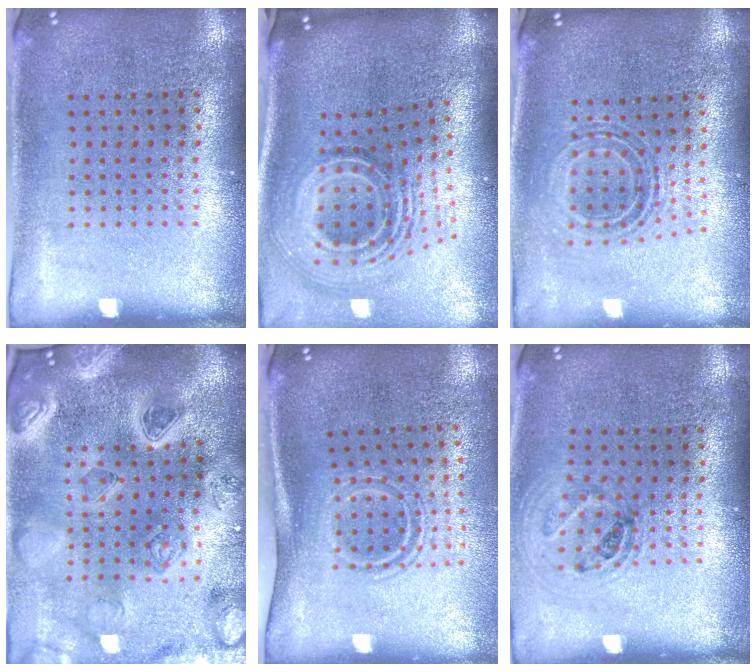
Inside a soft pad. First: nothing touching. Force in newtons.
{"total": 2.6, "press": 1.7, "slide": 2.0}
{"total": 0.7, "press": 0.7, "slide": 0.2}
{"total": 5.1, "press": 4.4, "slide": 2.6}
{"total": 1.6, "press": 1.0, "slide": 1.3}
{"total": 0.9, "press": 0.9, "slide": 0.2}